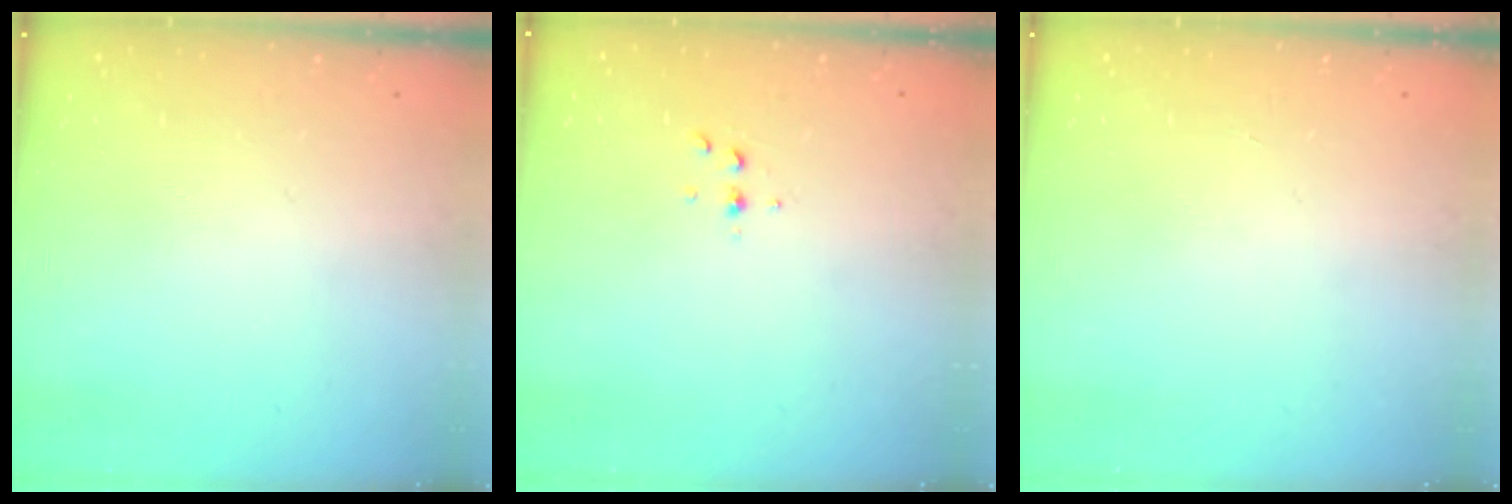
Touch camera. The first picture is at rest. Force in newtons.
{"total": 2.6, "press": 2.6, "slide": 0.3}
{"total": 0.0}